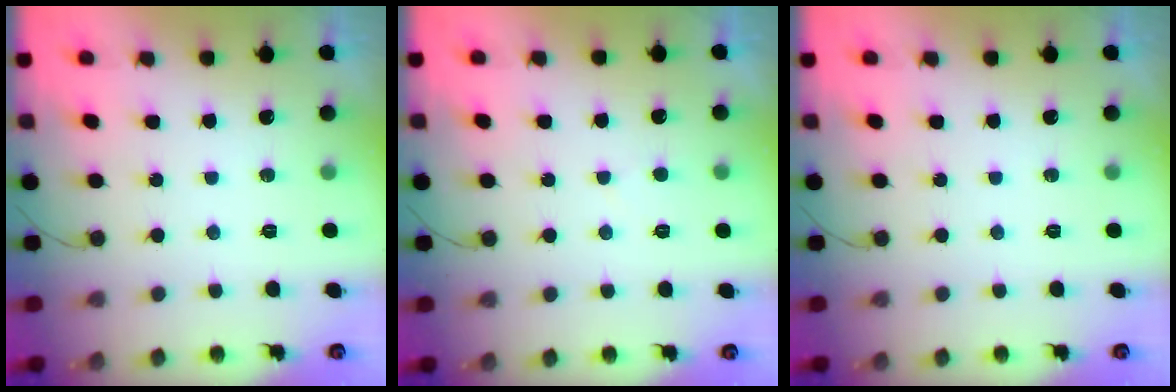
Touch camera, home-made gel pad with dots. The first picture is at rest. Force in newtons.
{"total": 2.3, "press": 2.3, "slide": 0.3}
{"total": 0.0}